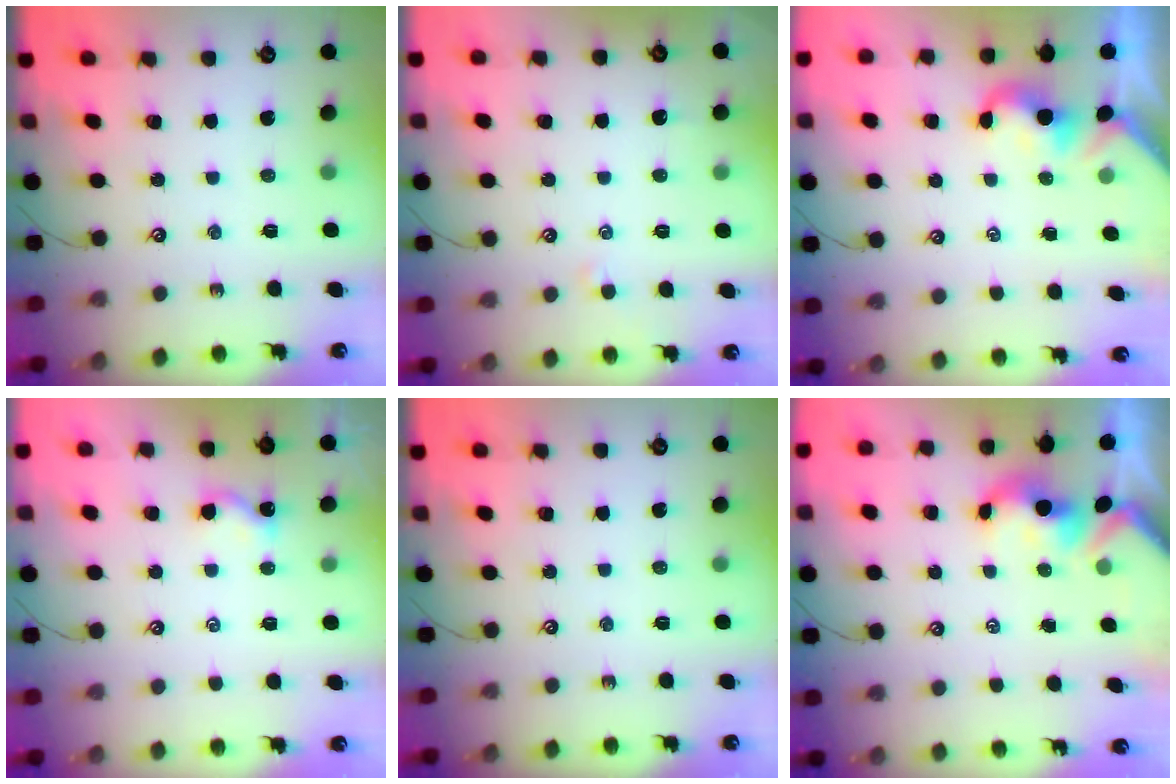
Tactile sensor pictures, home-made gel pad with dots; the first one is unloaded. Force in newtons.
{"total": 1.6, "press": 1.5, "slide": 0.3}
{"total": 1.9, "press": 1.9, "slide": 0.3}
{"total": 1.1, "press": 1.0, "slide": 0.5}
{"total": 0.0}
{"total": 1.7, "press": 1.5, "slide": 0.8}